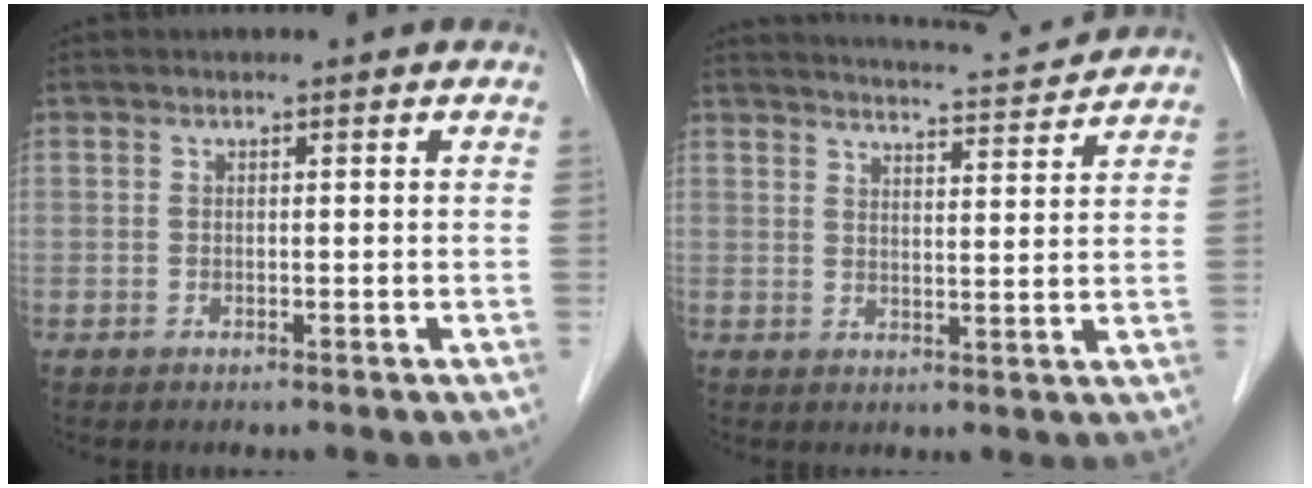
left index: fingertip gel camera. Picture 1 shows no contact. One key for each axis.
{"total": 10.4, "fx": 10.1, "fy": -0.1, "fz": 2.2, "tx": -0.039, "ty": 0.006, "tz": 0.134}